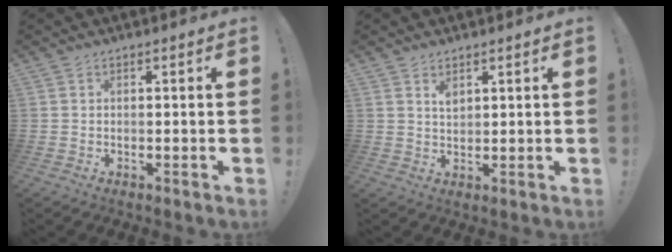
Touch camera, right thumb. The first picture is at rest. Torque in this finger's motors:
{"motor_torque": [0.56, -0.03, -0.10, 0.07, -0.04]}